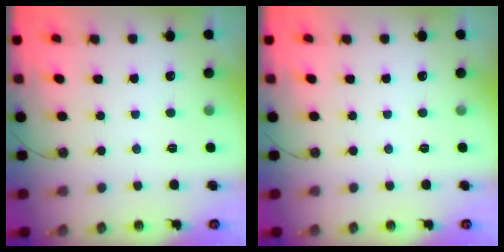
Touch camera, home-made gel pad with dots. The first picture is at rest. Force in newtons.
{"total": 0.0}